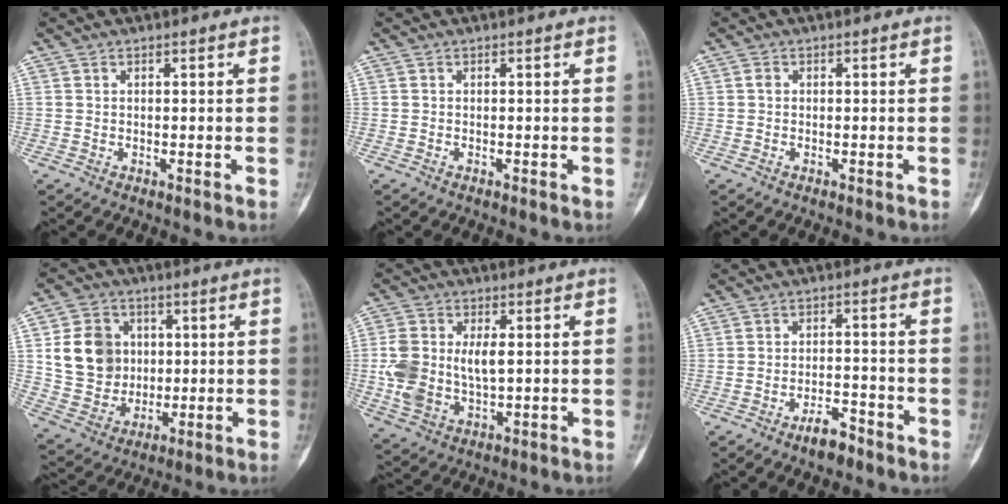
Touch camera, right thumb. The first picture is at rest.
{"total": 0.0}
{"total": 0.6, "force": [-0.1, 0.6, 0.3], "torque": [-0.004, 0.002, -0.006]}
{"total": 13.2, "force": [2.3, 11.3, 6.3], "torque": [-0.078, -0.002, 0.052]}
{"total": 11.7, "force": [0.6, 7.1, 9.3], "torque": [-0.187, 0.005, 0.022]}
{"total": 4.7, "force": [-3.6, 1.7, 2.6], "torque": [-0.039, 0.026, -0.060]}